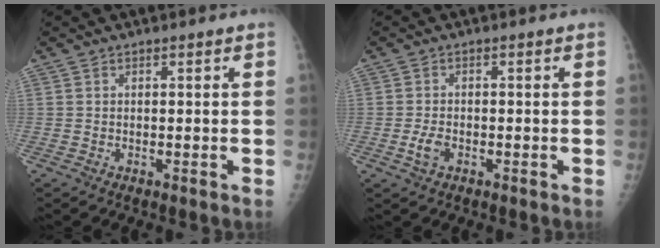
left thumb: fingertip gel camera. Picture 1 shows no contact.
{"total": 2.7, "force": [-1.0, 1.6, 1.9], "torque": [-0.039, 0.005, -0.018]}